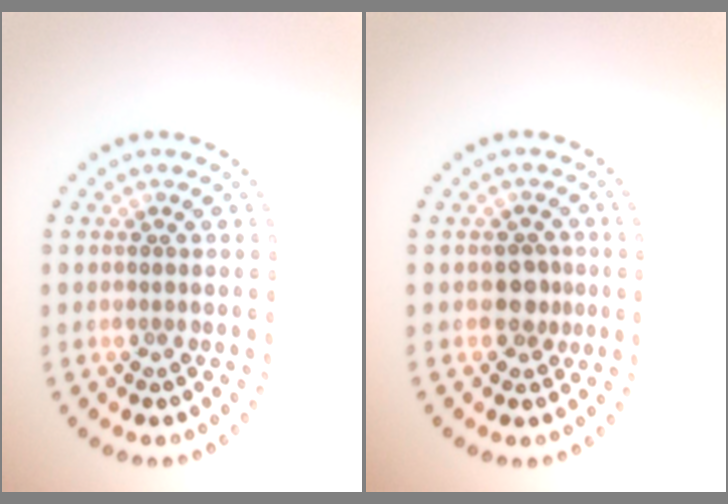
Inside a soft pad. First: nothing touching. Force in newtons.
{"total": 2.0, "press": 1.7, "slide": 1.0}